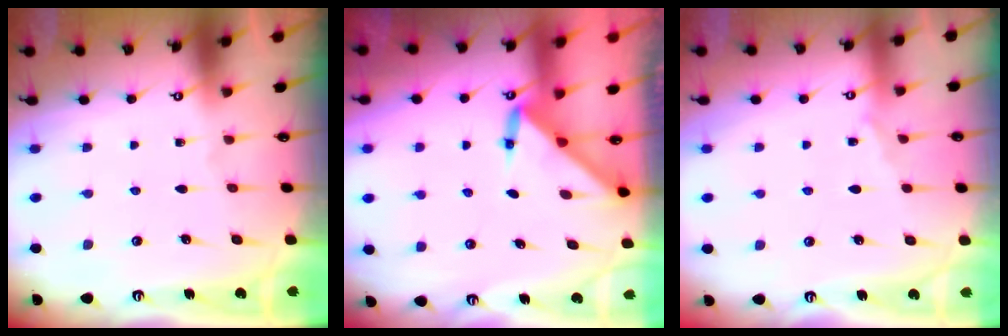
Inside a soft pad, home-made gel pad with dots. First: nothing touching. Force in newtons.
{"total": 3.0, "press": 3.0, "slide": 0.3}
{"total": 3.5, "press": 3.4, "slide": 0.6}